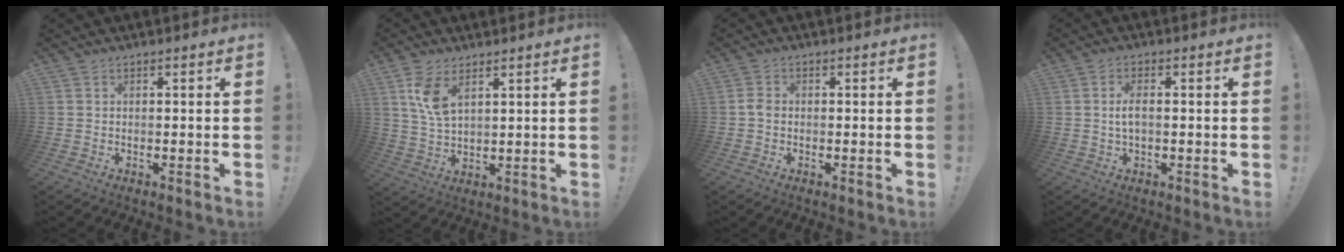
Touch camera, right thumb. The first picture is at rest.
{"total": 7.9, "force": [4.4, 3.7, 5.5], "torque": [-0.098, -0.023, 0.079]}
{"total": 2.3, "force": [-0.5, 1.6, 1.6], "torque": [-0.026, 0.009, -0.008]}
{"total": 4.3, "force": [0.2, 1.9, 3.8], "torque": [-0.061, 0.004, 0.002]}